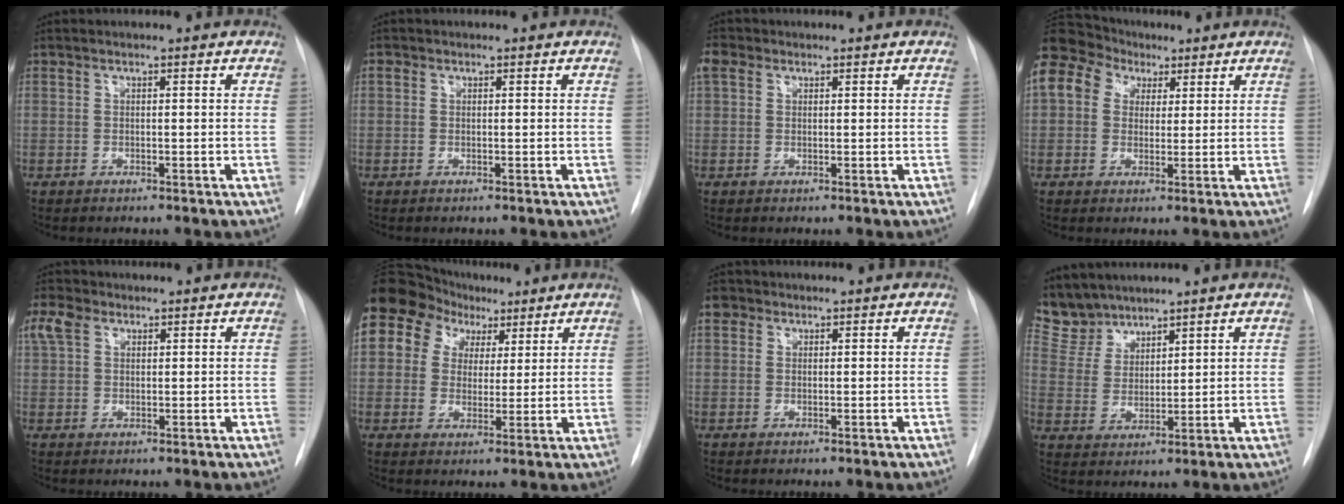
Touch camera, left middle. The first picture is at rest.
{"total": 0.7, "force": [0.3, 0.6, 0.1], "torque": [0.003, 0.006, 0.003]}
{"total": 2.4, "force": [1.3, 1.8, 1.0], "torque": [-0.026, 0.019, 0.025]}
{"total": 22.3, "force": [9.8, 17.3, 10.1], "torque": [-0.311, 0.121, 0.188]}
{"total": 4.4, "force": [2.3, 3.0, 2.4], "torque": [-0.064, 0.018, 0.047]}
{"total": 17.0, "force": [8.3, 13.5, 6.3], "torque": [-0.154, 0.082, 0.156]}
{"total": 2.1, "force": [1.1, 1.7, 0.4], "torque": [0.000, 0.007, 0.012]}
{"total": 6.7, "force": [6.2, 2.4, 0.2], "torque": [-0.011, 0.007, 0.139]}